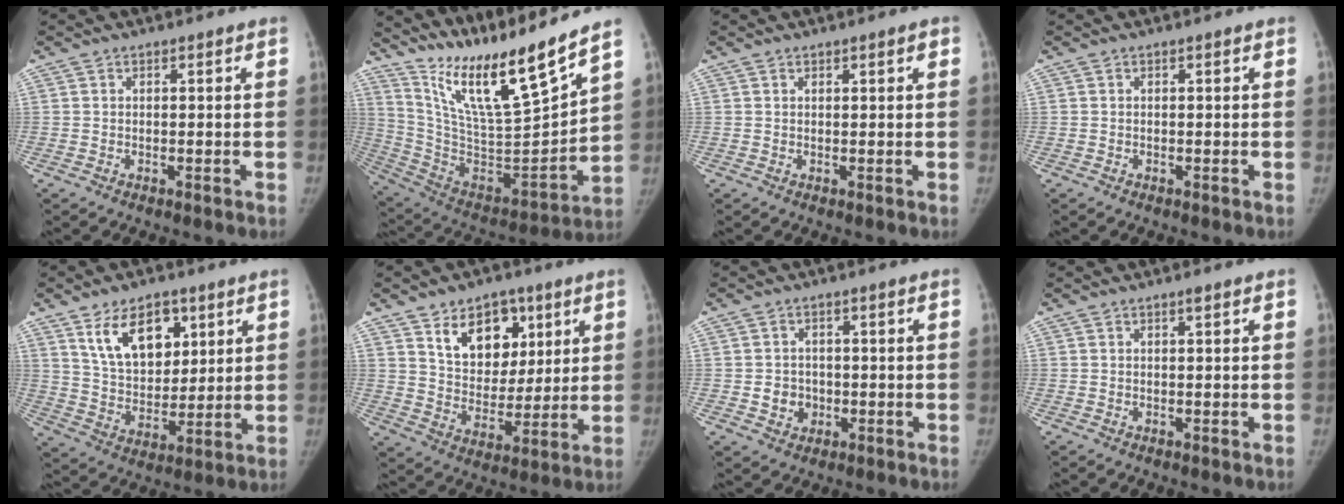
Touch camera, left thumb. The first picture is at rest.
{"total": 21.1, "force": [16.9, 1.8, 12.5], "torque": [-0.183, -0.103, 0.312]}
{"total": 0.9, "force": [0.5, 0.2, 0.7], "torque": [-0.007, 0.000, 0.005]}
{"total": 0.0}
{"total": 13.8, "force": [6.8, 8.4, 8.6], "torque": [-0.105, -0.037, 0.130]}
{"total": 13.9, "force": [6.9, 9.5, 7.5], "torque": [-0.071, -0.036, 0.121]}
{"total": 4.1, "force": [-0.8, 3.7, 1.5], "torque": [-0.003, 0.007, -0.008]}
{"total": 0.6, "force": [0.3, 0.0, 0.5], "torque": [-0.006, 0.001, 0.004]}